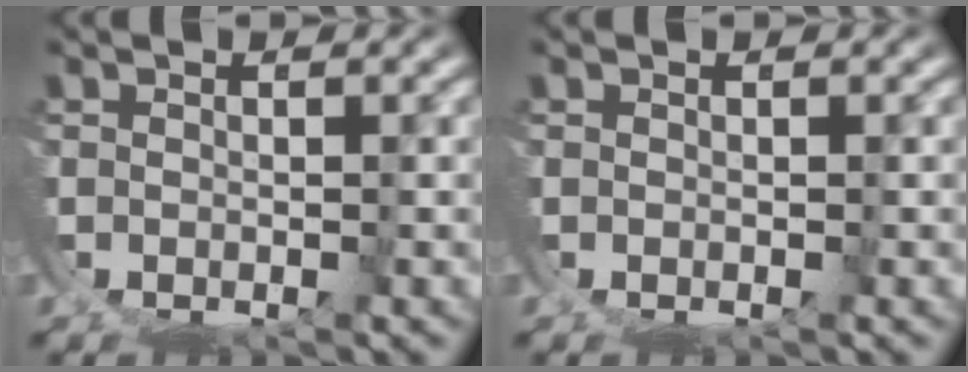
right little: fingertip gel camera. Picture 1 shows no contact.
{"total": 0.0}